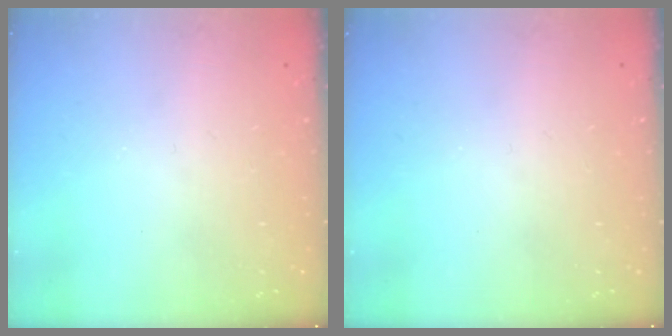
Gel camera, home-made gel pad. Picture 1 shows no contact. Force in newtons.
{"total": 0.0}